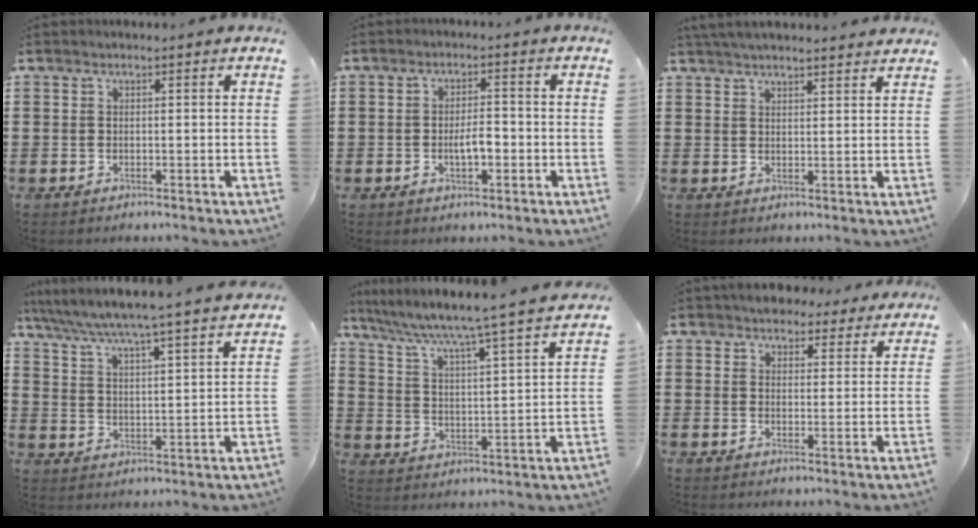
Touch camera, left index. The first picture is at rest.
{"total": 3.7, "force": [-0.9, 1.3, 3.4], "torque": [-0.052, 0.001, -0.019]}
{"total": 3.7, "force": [3.6, 0.2, 0.8], "torque": [-0.025, -0.005, 0.069]}
{"total": 5.4, "force": [5.0, -0.9, 1.7], "torque": [-0.056, -0.042, 0.079]}
{"total": 4.7, "force": [3.9, -0.9, 2.4], "torque": [-0.068, -0.046, 0.052]}
{"total": 4.3, "force": [4.0, 1.7, 0.6], "torque": [-0.018, -0.005, 0.074]}